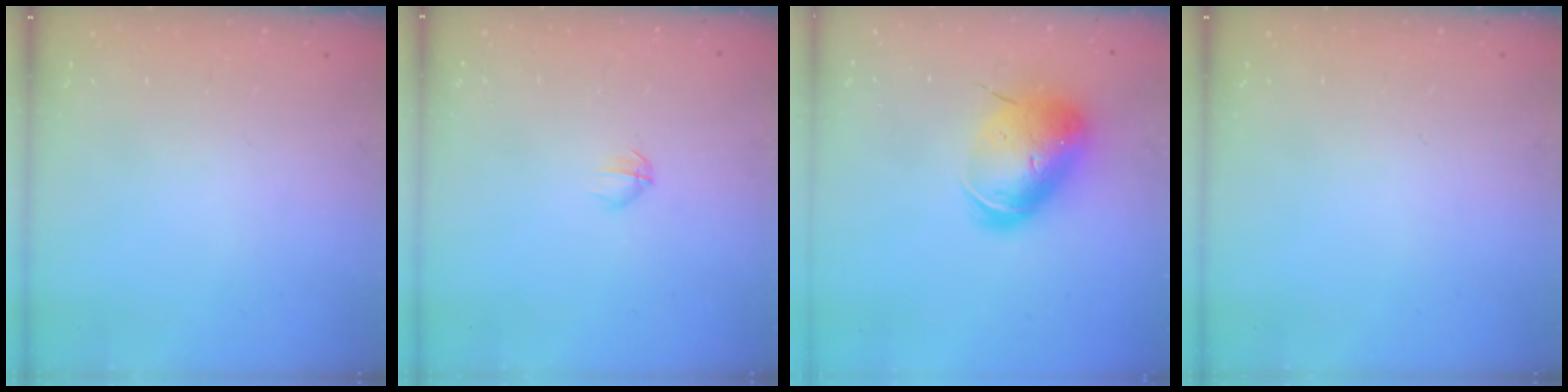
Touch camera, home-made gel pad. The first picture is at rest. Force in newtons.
{"total": 2.8, "press": 2.7, "slide": 0.9}
{"total": 13.4, "press": 13.2, "slide": 2.4}
{"total": 0.0}